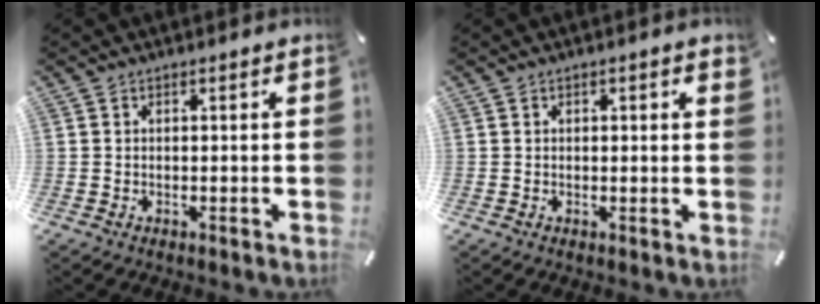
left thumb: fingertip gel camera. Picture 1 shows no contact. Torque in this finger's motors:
{"motor_torque": [0.03, -0.36, 0.08, 0.14, 0.01]}